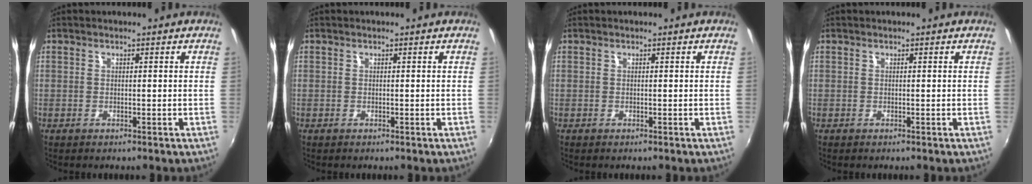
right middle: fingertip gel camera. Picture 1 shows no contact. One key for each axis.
{"total": 0.0}
{"total": 0.0}
{"total": 0.0}